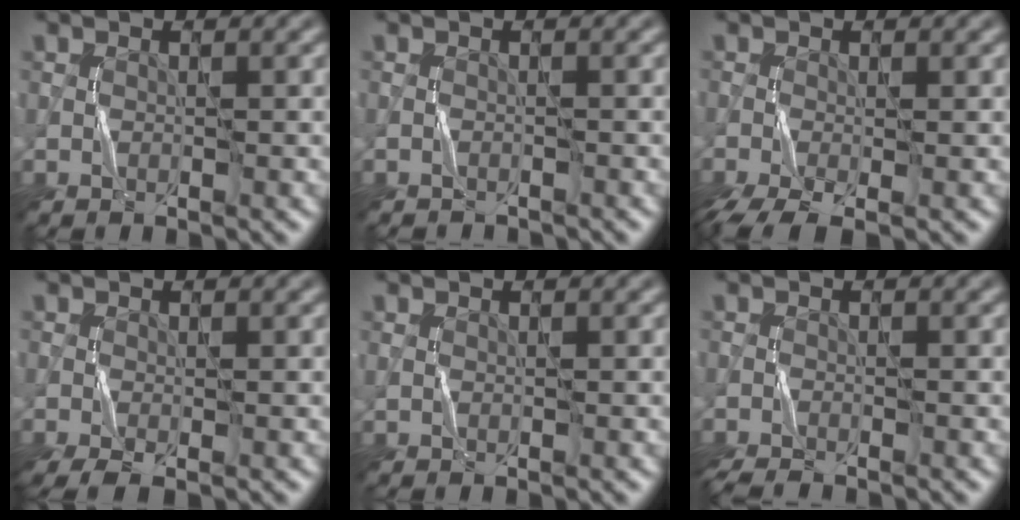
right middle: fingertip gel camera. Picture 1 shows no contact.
{"total": 1.5, "force": [-1.5, 0.2, -0.2], "torque": [0.008, -0.003, -0.023]}
{"total": 4.0, "force": [-2.7, 1.2, 2.7], "torque": [-0.057, -0.011, -0.055]}
{"total": 2.6, "force": [-1.6, 0.7, 2.0], "torque": [-0.044, -0.009, -0.031]}
{"total": 0.0}
{"total": 2.3, "force": [-2.1, 0.1, 0.7], "torque": [-0.026, -0.005, -0.043]}